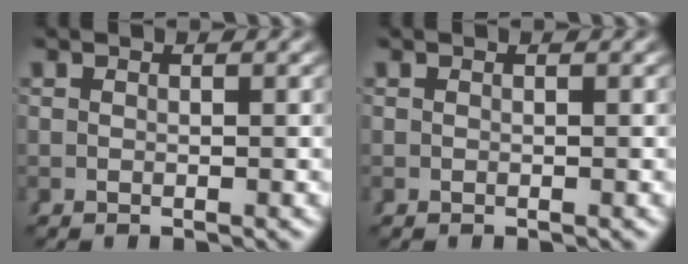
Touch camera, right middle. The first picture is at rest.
{"total": 0.0}